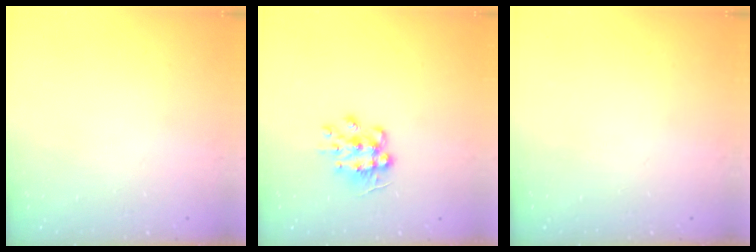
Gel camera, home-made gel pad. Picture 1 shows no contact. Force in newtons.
{"total": 9.4, "press": 9.4, "slide": 0.6}
{"total": 0.0}